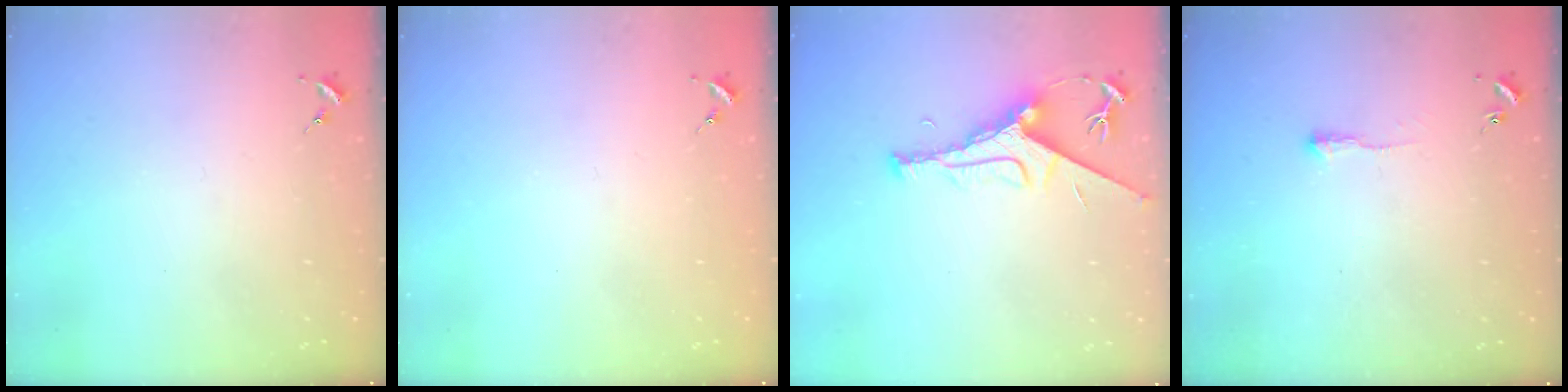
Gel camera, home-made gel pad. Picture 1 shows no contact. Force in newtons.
{"total": 0.0}
{"total": 8.4, "press": 8.3, "slide": 1.0}
{"total": 4.7, "press": 4.7, "slide": 0.3}